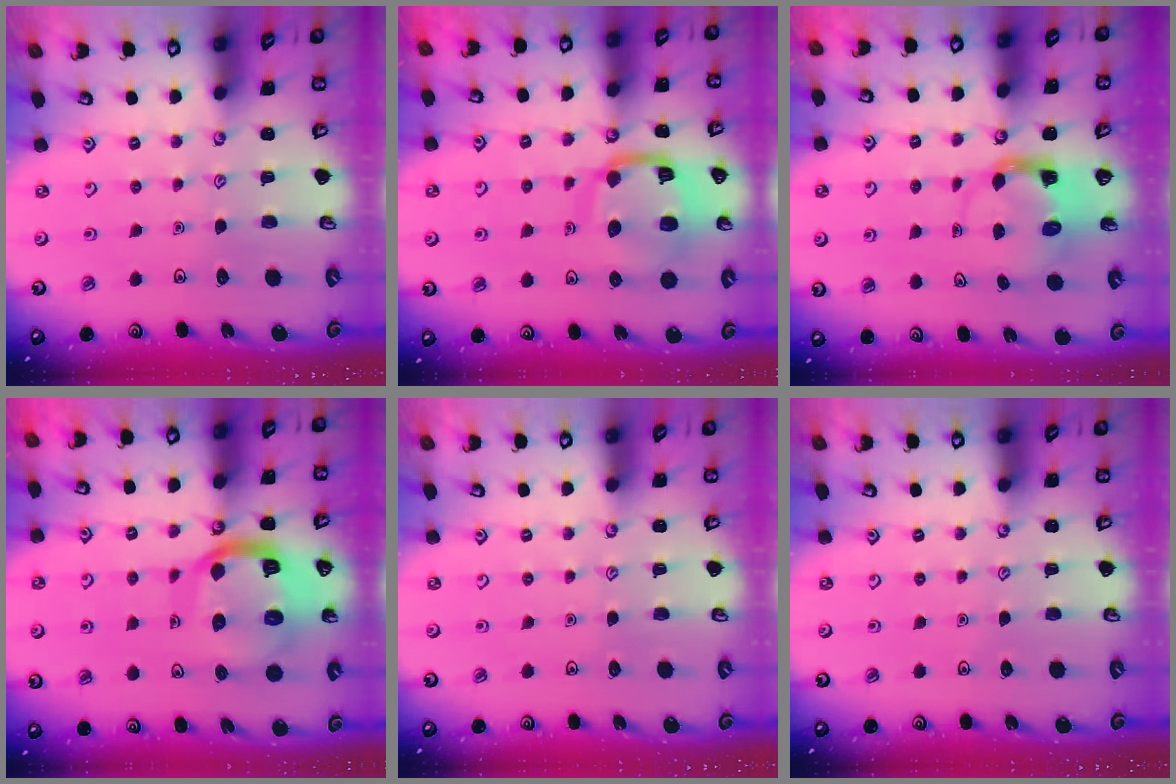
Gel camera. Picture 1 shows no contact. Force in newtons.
{"total": 14.8, "press": 14.7, "slide": 1.6}
{"total": 3.8, "press": 3.8, "slide": 0.5}
{"total": 15.8, "press": 15.7, "slide": 1.9}
{"total": 0.0}
{"total": 0.0}